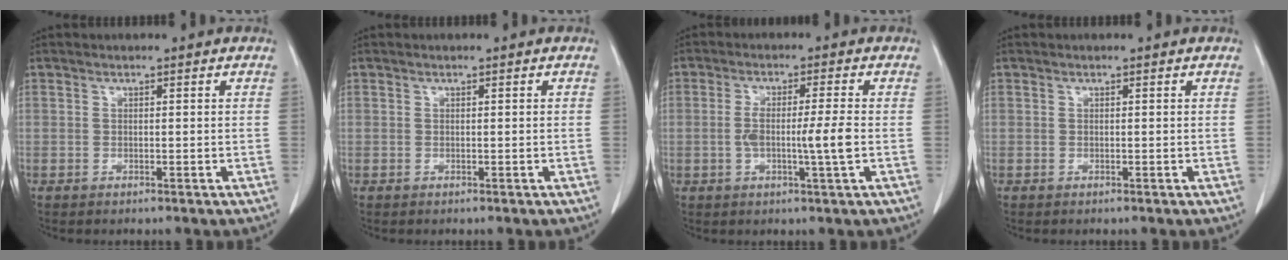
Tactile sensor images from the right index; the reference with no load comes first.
{"total": 0.0}
{"total": 5.9, "force": [-1.0, -0.4, 5.9], "torque": [-0.109, -0.002, -0.016]}
{"total": 0.0}